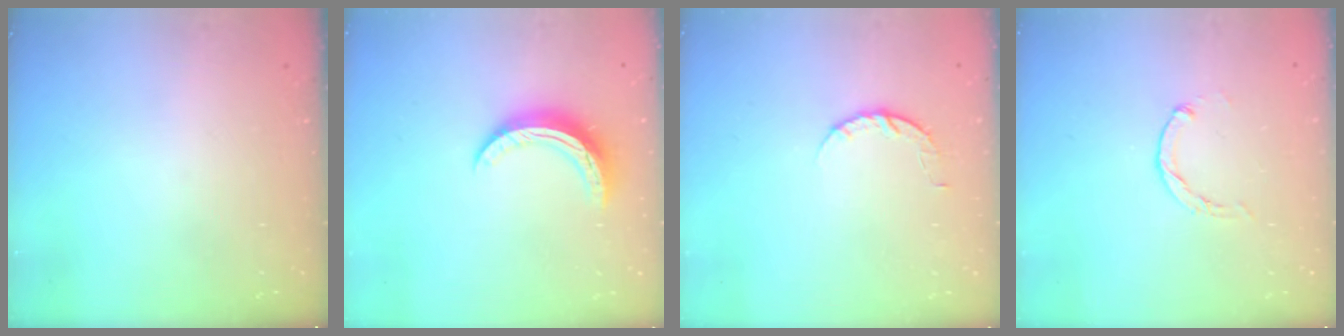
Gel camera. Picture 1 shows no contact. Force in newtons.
{"total": 9.3, "press": 9.3, "slide": 0.3}
{"total": 5.2, "press": 5.2, "slide": 0.8}
{"total": 0.0}